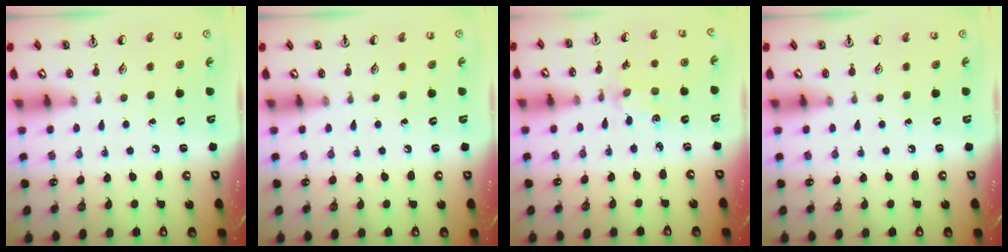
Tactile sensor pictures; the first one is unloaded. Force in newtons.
{"total": 0.0}
{"total": 2.5, "press": 2.4, "slide": 0.3}
{"total": 0.0}